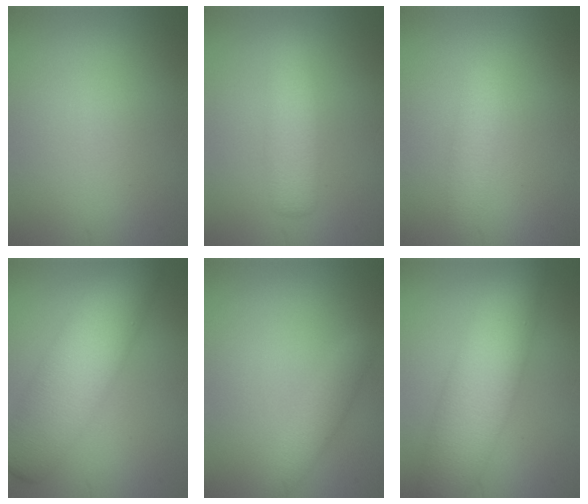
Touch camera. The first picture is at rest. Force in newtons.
{"total": 3.7, "press": 3.7, "slide": 0.1}
{"total": 2.2, "press": 2.2, "slide": 0.1}
{"total": 9.4, "press": 9.4, "slide": 0.3}
{"total": 1.9, "press": 1.9, "slide": 0.1}
{"total": 8.7, "press": 8.6, "slide": 0.3}